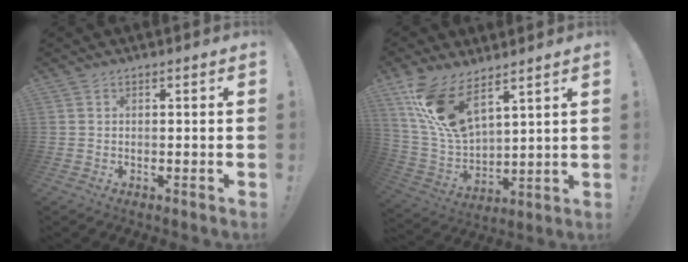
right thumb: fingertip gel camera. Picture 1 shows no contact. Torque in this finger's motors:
{"motor_torque": [0.73, 3.63, 0.47, 0.15, 0.45]}